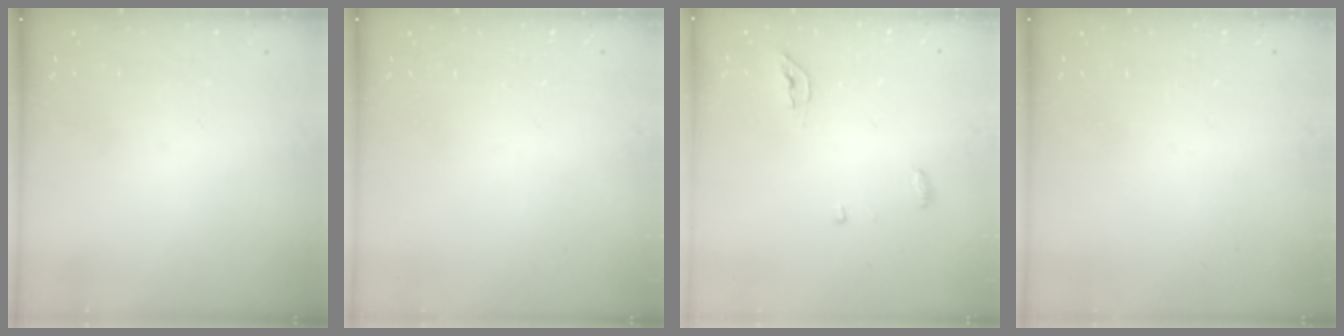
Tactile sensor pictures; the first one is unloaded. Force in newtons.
{"total": 0.0}
{"total": 4.3, "press": 4.2, "slide": 1.0}
{"total": 0.0}